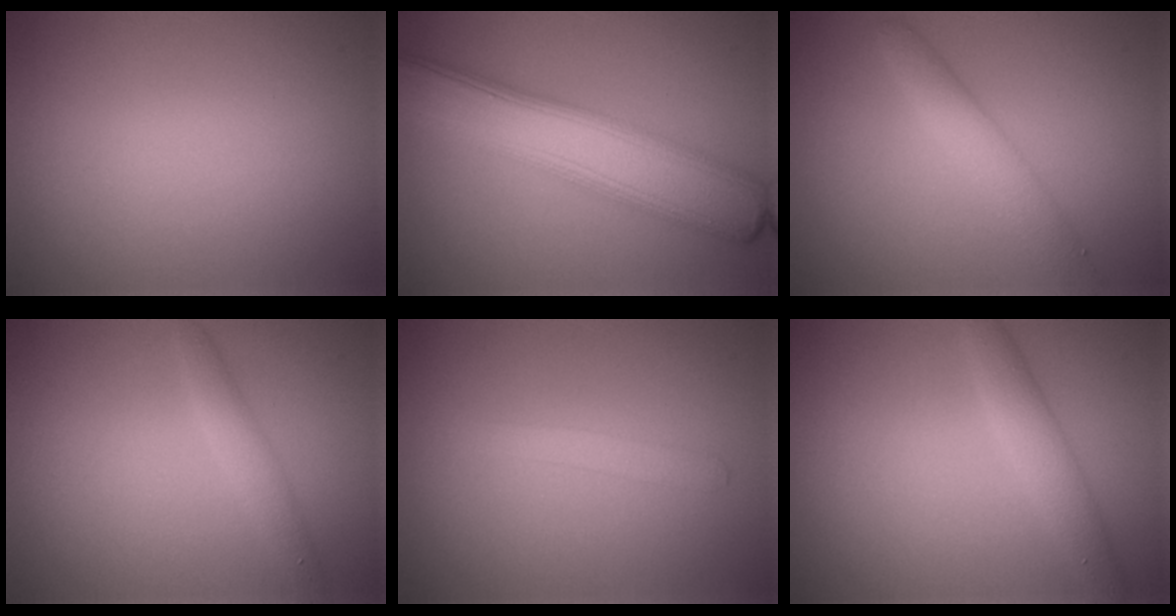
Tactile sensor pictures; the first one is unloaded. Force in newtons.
{"total": 8.8, "press": 8.8, "slide": 0.1}
{"total": 3.0, "press": 3.0, "slide": 0.3}
{"total": 1.8, "press": 1.8, "slide": 0.0}
{"total": 1.2, "press": 1.2, "slide": 0.1}
{"total": 2.5, "press": 2.5, "slide": 0.0}